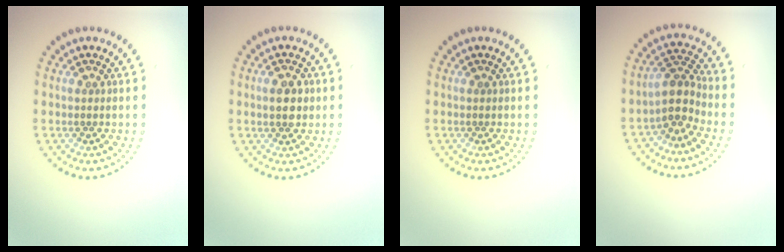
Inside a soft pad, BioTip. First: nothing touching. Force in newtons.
{"total": 2.9, "press": 2.9, "slide": 0.1}
{"total": 0.0}
{"total": 3.0, "press": 2.2, "slide": 2.0}